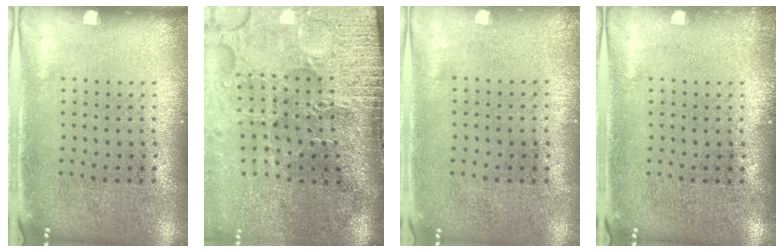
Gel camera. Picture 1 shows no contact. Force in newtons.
{"total": 5.0, "press": 4.0, "slide": 3.0}
{"total": 0.0}
{"total": 0.6, "press": 0.6, "slide": 0.1}